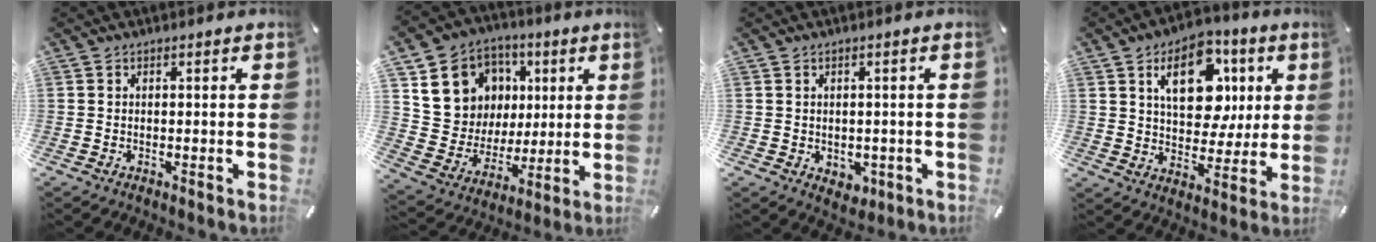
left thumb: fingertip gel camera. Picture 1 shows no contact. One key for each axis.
{"total": 14.0, "fx": 4.7, "fy": 12.9, "fz": 3.1, "tx": -0.042, "ty": -0.026, "tz": 0.102}
{"total": 2.8, "fx": -0.3, "fy": 2.6, "fz": 1.0, "tx": -0.001, "ty": -0.002, "tz": -0.007}
{"total": 15.6, "fx": 5.7, "fy": 10.4, "fz": 10.2, "tx": -0.149, "ty": -0.006, "tz": 0.100}